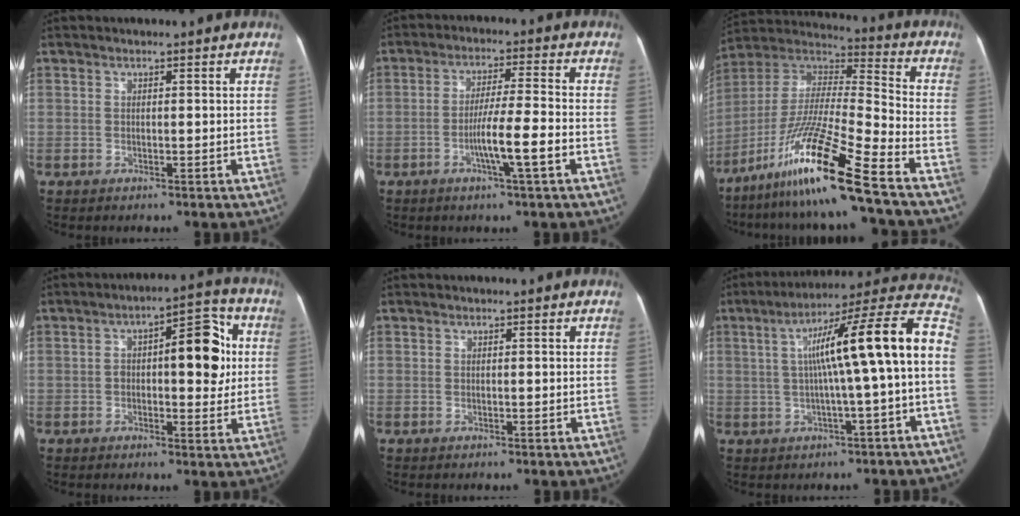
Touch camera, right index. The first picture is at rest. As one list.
[{"total": 7.6, "force": [-2.8, -0.5, 7.0], "torque": [-0.126, -0.002, -0.053]}, {"total": 19.6, "force": [-12.8, -1.3, 14.8], "torque": [-0.318, -0.025, -0.237]}, {"total": 10.4, "force": [1.1, 3.7, 9.6], "torque": [-0.123, 0.034, 0.014]}, {"total": 0.0}, {"total": 17.1, "force": [0.5, -0.1, 17.1], "torque": [-0.249, 0.044, 0.003]}]